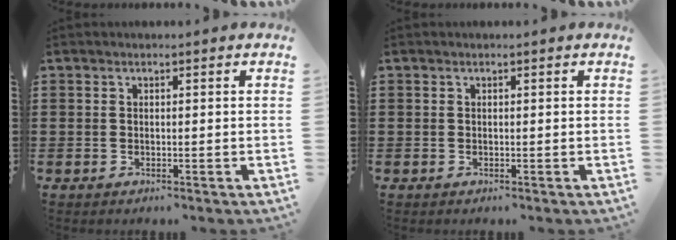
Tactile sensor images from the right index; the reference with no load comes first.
{"total": 0.0}